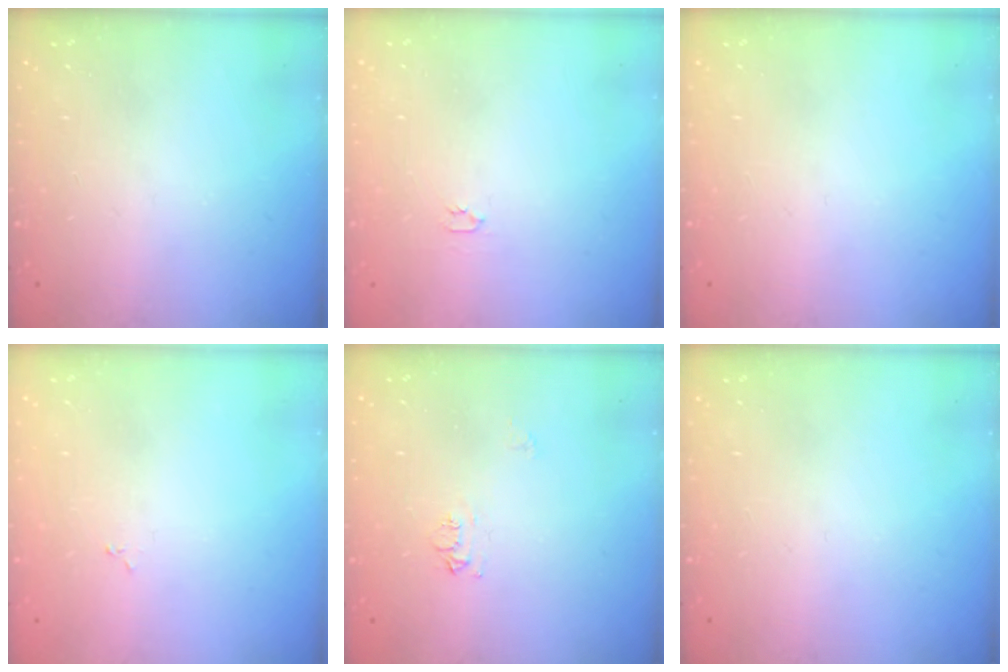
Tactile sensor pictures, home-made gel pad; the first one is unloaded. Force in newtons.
{"total": 2.0, "press": 2.0, "slide": 0.3}
{"total": 0.0}
{"total": 1.9, "press": 1.9, "slide": 0.3}
{"total": 5.5, "press": 5.5, "slide": 0.7}
{"total": 0.0}